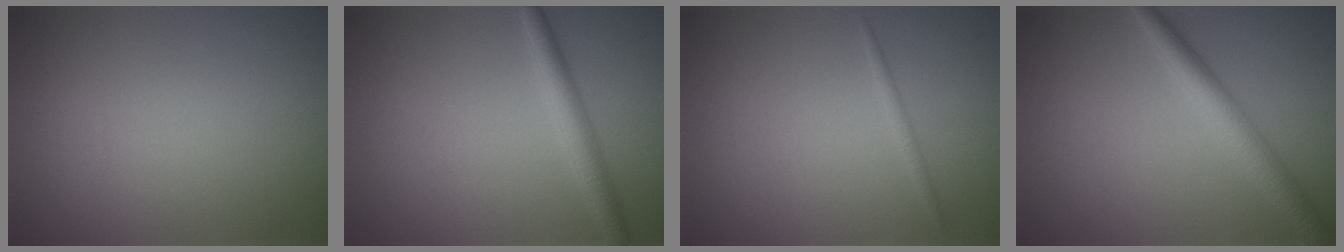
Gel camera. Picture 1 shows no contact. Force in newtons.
{"total": 2.5, "press": 2.5, "slide": 0.1}
{"total": 0.7, "press": 0.7, "slide": 0.0}
{"total": 3.4, "press": 3.4, "slide": 0.0}